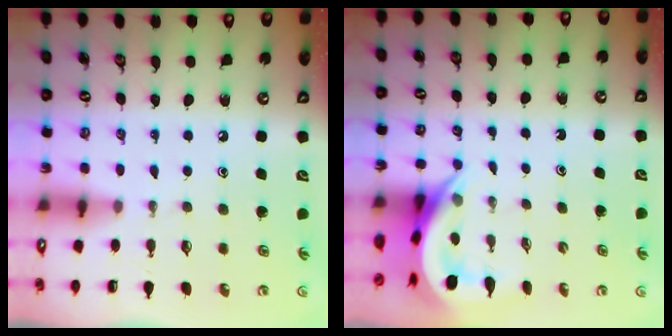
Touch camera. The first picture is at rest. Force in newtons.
{"total": 5.8, "press": 5.8, "slide": 0.3}